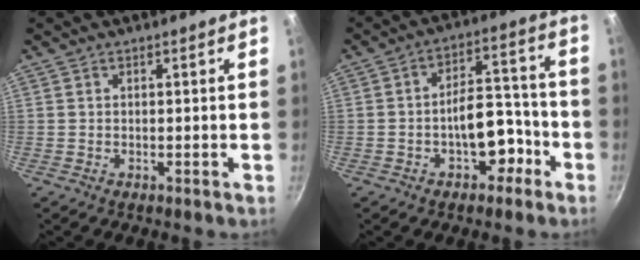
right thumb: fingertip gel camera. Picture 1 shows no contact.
{"total": 10.0, "force": [-4.2, 6.0, 6.9], "torque": [-0.052, 0.064, -0.050]}